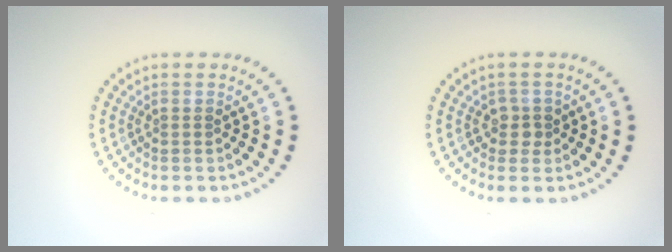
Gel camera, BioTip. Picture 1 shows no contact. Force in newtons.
{"total": 1.6, "press": 1.3, "slide": 0.9}